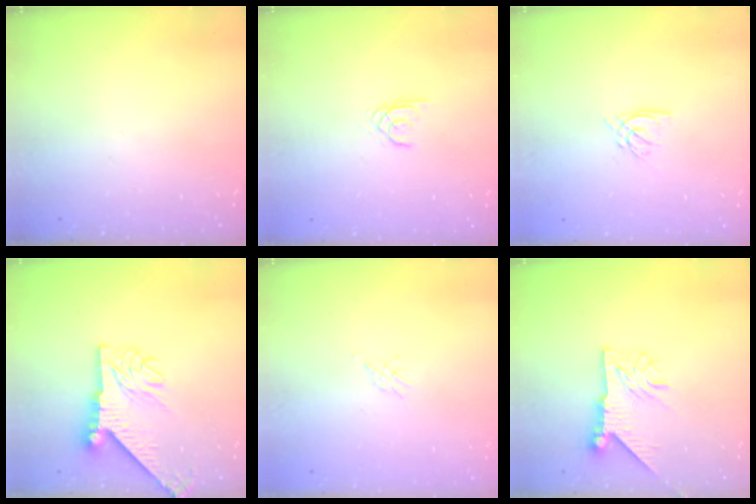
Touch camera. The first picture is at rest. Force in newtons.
{"total": 1.3, "press": 1.3, "slide": 0.1}
{"total": 3.4, "press": 3.4, "slide": 0.2}
{"total": 10.2, "press": 10.1, "slide": 1.6}
{"total": 2.1, "press": 2.1, "slide": 0.5}
{"total": 9.1, "press": 9.1, "slide": 1.1}